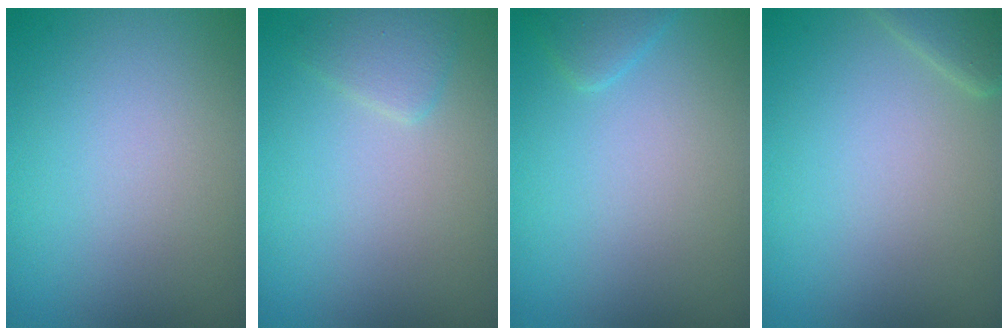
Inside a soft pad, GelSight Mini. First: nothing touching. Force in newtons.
{"total": 1.5, "press": 1.5, "slide": 0.1}
{"total": 1.4, "press": 1.4, "slide": 0.1}
{"total": 1.8, "press": 1.8, "slide": 0.1}